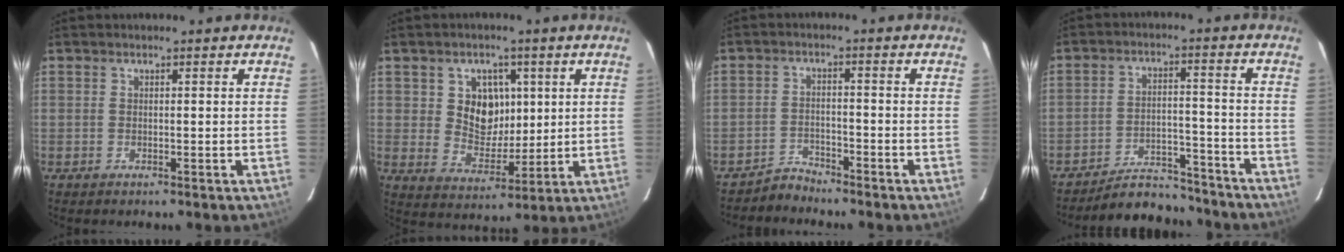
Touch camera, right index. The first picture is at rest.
{"total": 8.6, "force": [2.3, 7.2, 4.1], "torque": [-0.075, 0.004, 0.051]}
{"total": 3.4, "force": [-3.2, 0.7, -0.6], "torque": [0.009, 0.009, -0.060]}
{"total": 11.5, "force": [-10.9, 3.3, 2.0], "torque": [-0.054, 0.022, -0.154]}